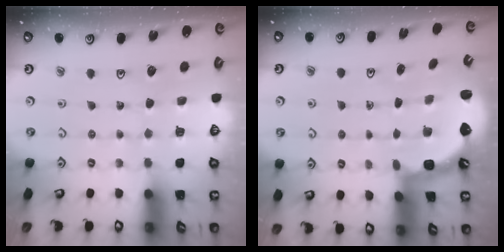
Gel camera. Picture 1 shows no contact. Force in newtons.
{"total": 2.5, "press": 2.1, "slide": 1.3}